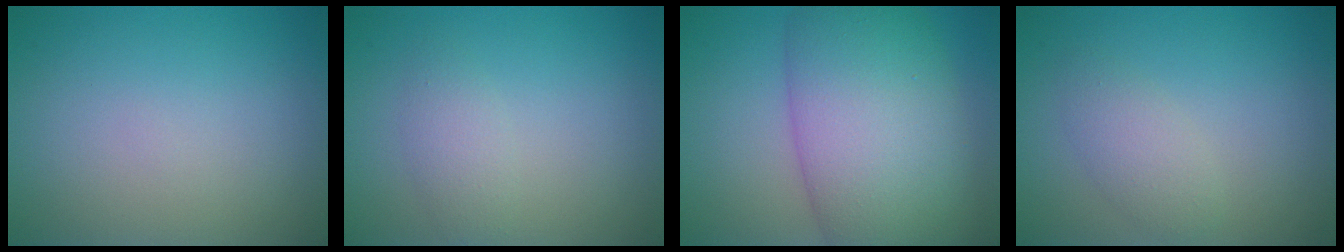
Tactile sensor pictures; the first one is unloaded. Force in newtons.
{"total": 1.8, "press": 1.8, "slide": 0.1}
{"total": 12.0, "press": 12.0, "slide": 0.5}
{"total": 2.1, "press": 2.1, "slide": 0.2}